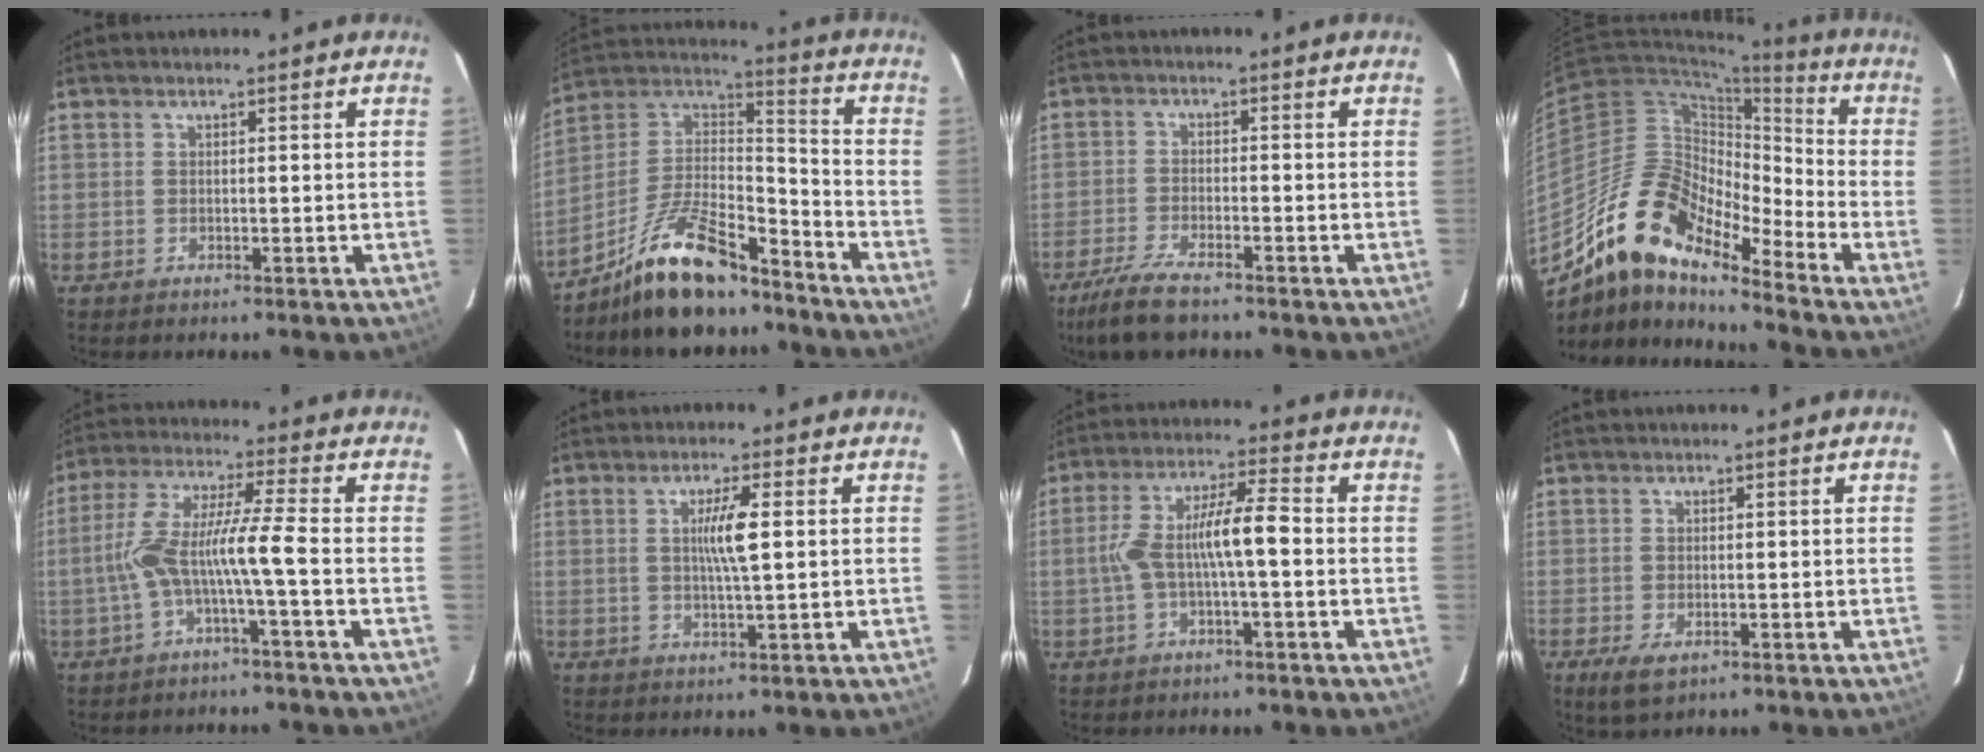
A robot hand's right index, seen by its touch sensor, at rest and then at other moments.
{"total": 15.3, "force": [-12.2, 3.9, 8.3], "torque": [-0.150, 0.028, -0.218]}
{"total": 7.2, "force": [-5.6, 1.1, 4.4], "torque": [-0.087, -0.020, -0.100]}
{"total": 14.7, "force": [-11.0, 5.0, 8.4], "torque": [-0.145, 0.041, -0.196]}
{"total": 8.3, "force": [-2.4, -0.7, 7.9], "torque": [-0.165, 0.026, -0.046]}
{"total": 4.7, "force": [0.7, -0.2, 4.6], "torque": [-0.085, -0.003, 0.013]}
{"total": 8.6, "force": [-0.9, 1.2, 8.5], "torque": [-0.167, 0.029, -0.019]}
{"total": 3.2, "force": [-1.5, 1.5, 2.3], "torque": [-0.051, -0.007, -0.019]}